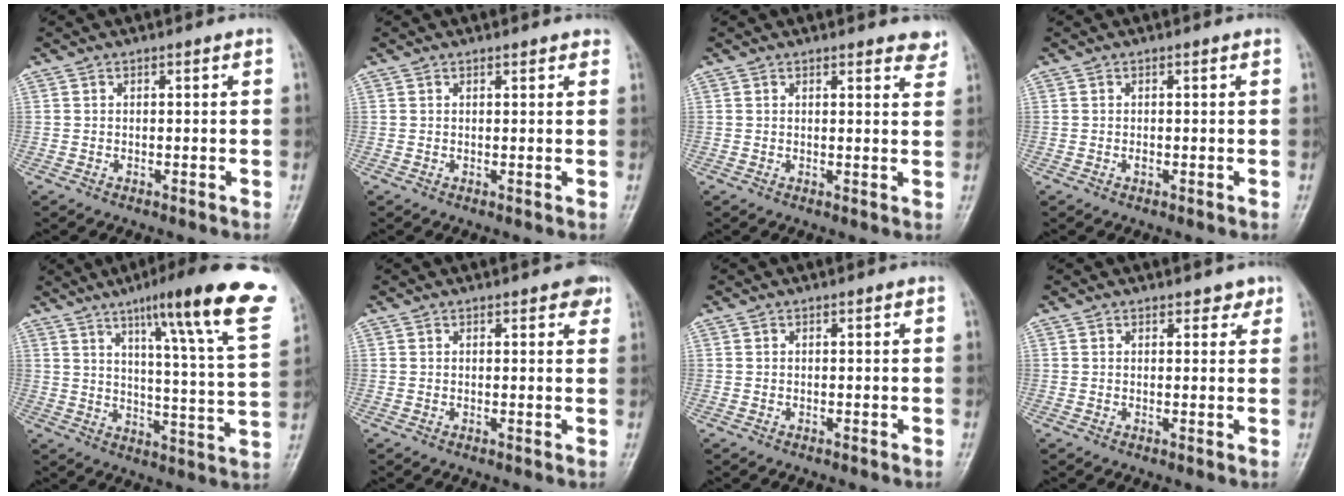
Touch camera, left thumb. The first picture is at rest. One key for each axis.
{"total": 1.4, "fx": 1.2, "fy": 0.5, "fz": 0.5, "tx": 0.000, "ty": -0.001, "tz": 0.013}
{"total": 4.2, "fx": 3.7, "fy": 1.2, "fz": 1.5, "tx": 0.002, "ty": -0.020, "tz": 0.031}
{"total": 0.6, "fx": 0.1, "fy": 0.3, "fz": 0.5, "tx": -0.007, "ty": 0.000, "tz": 0.001}
{"total": 23.1, "fx": 13.8, "fy": 2.5, "fz": 18.3, "tx": -0.235, "ty": -0.048, "tz": 0.184}
{"total": 3.1, "fx": 2.0, "fy": 1.3, "fz": 2.0, "tx": -0.009, "ty": -0.005, "tz": 0.020}
{"total": 0.0}
{"total": 2.1, "fx": 1.6, "fy": 1.2, "fz": 0.7, "tx": 0.009, "ty": -0.008, "tz": 0.015}